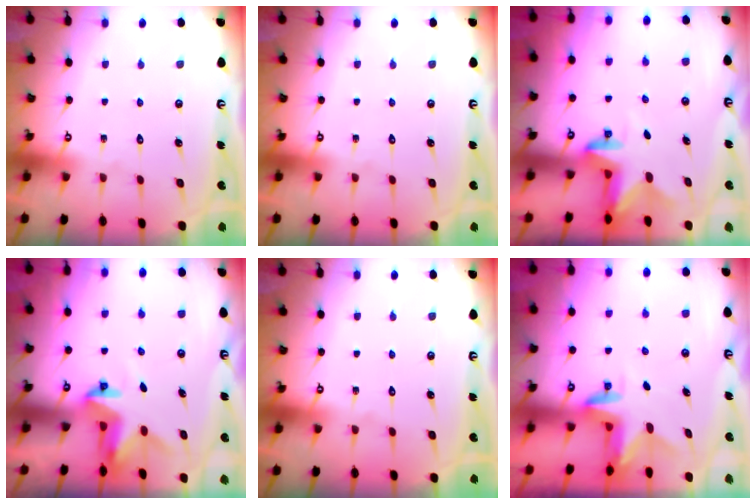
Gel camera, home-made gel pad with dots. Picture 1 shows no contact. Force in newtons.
{"total": 0.0}
{"total": 2.8, "press": 2.7, "slide": 0.6}
{"total": 3.5, "press": 3.5, "slide": 0.3}
{"total": 0.0}
{"total": 3.1, "press": 3.1, "slide": 0.2}